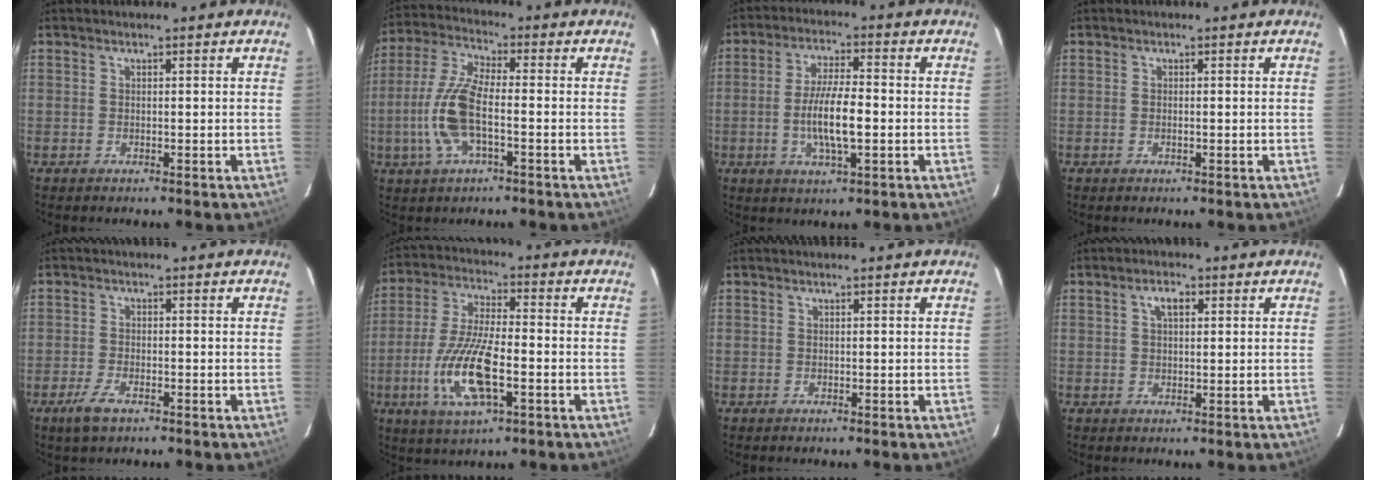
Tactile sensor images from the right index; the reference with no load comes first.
{"total": 11.5, "force": [-2.7, 3.6, 10.6], "torque": [-0.236, 0.003, -0.059]}
{"total": 9.1, "force": [-1.7, 2.2, 8.7], "torque": [-0.167, -0.001, -0.032]}
{"total": 0.6, "force": [-0.1, 0.1, 0.6], "torque": [-0.010, 0.002, -0.002]}
{"total": 4.3, "force": [-2.8, 1.6, 2.8], "torque": [-0.074, -0.006, -0.052]}
{"total": 13.9, "force": [-4.4, 4.5, 12.4], "torque": [-0.262, -0.009, -0.083]}
{"total": 0.0}
{"total": 2.9, "force": [1.1, 1.5, 2.2], "torque": [-0.040, 0.011, 0.019]}